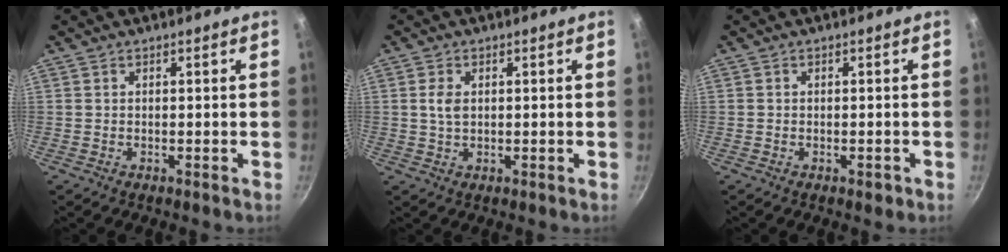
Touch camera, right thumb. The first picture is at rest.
{"total": 3.0, "force": [0.6, 1.9, 2.3], "torque": [-0.044, 0.000, 0.010]}
{"total": 1.5, "force": [-0.8, 1.0, 0.9], "torque": [-0.011, 0.005, -0.009]}